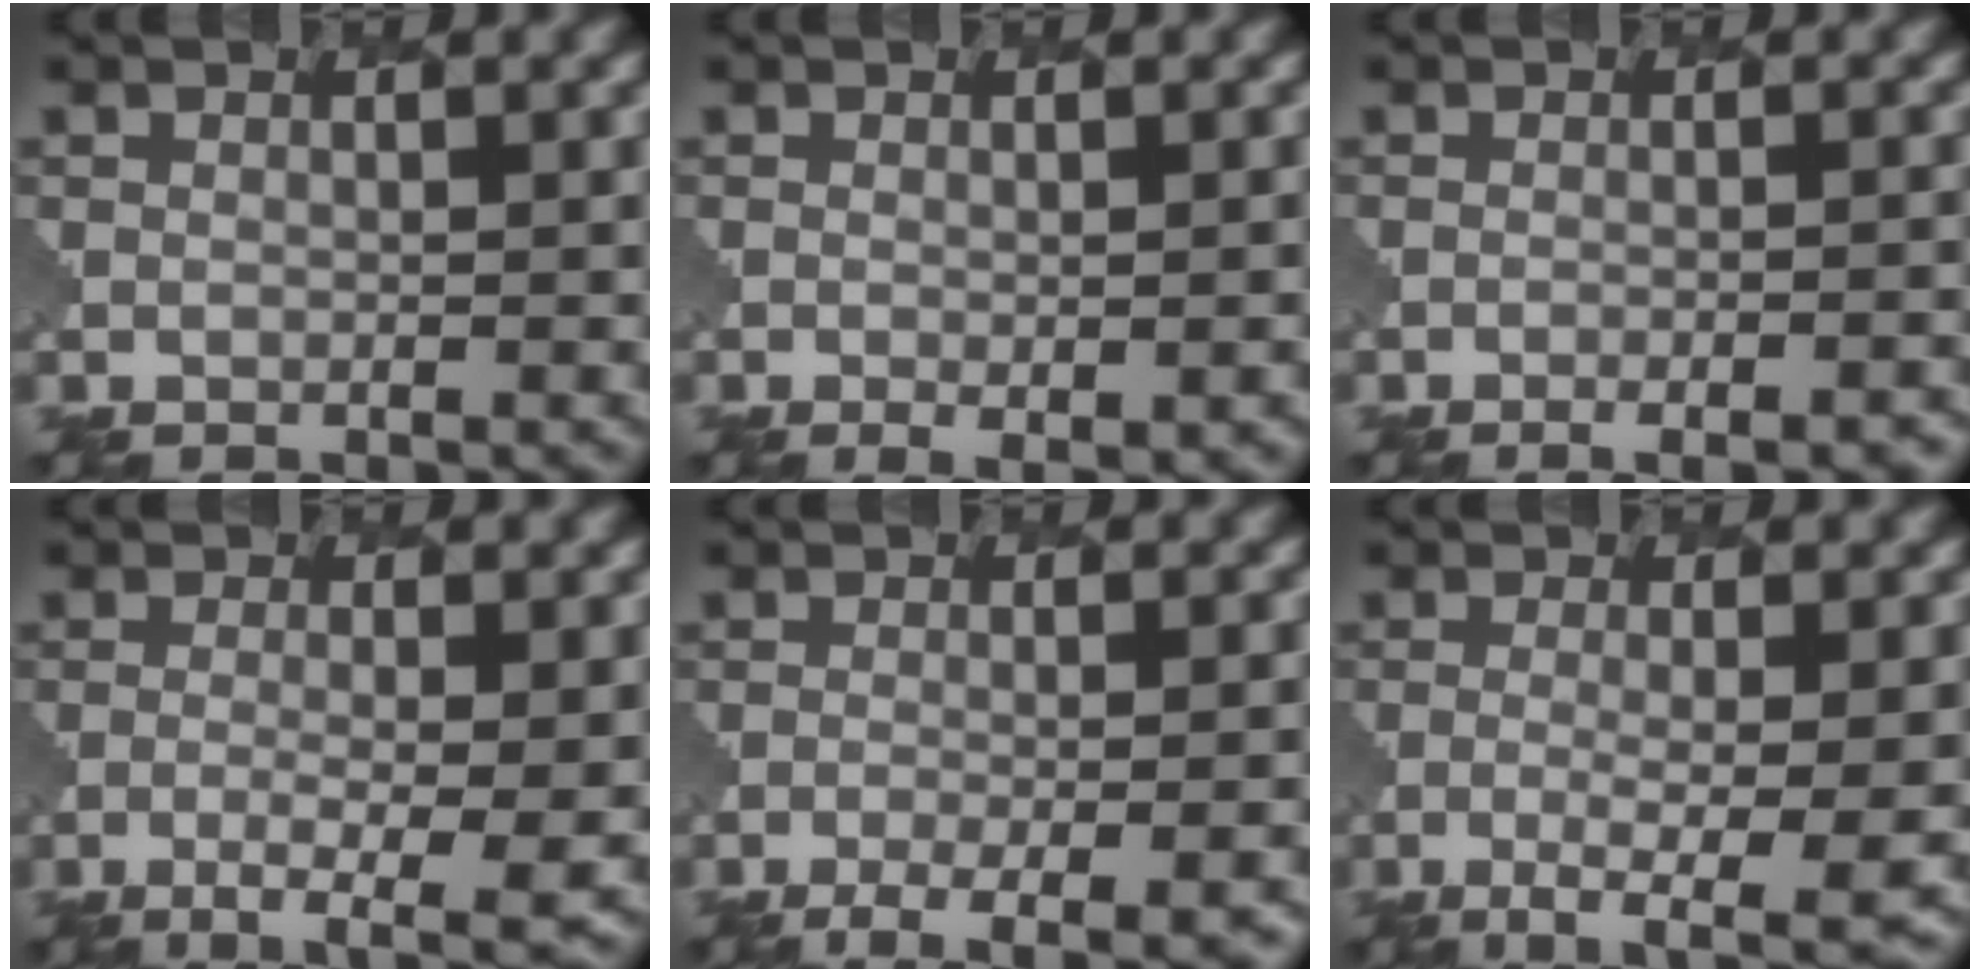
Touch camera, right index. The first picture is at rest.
{"total": 2.7, "force": [-1.0, 0.8, 2.4], "torque": [-0.033, -0.008, -0.006]}
{"total": 4.1, "force": [-2.8, 1.5, 2.6], "torque": [-0.011, 0.010, -0.029]}
{"total": 4.5, "force": [-1.6, 1.0, 4.1], "torque": [-0.069, -0.006, -0.027]}
{"total": 5.4, "force": [-3.2, 1.5, 4.1], "torque": [-0.052, -0.004, -0.044]}
{"total": 4.7, "force": [-2.0, 0.9, 4.1], "torque": [-0.068, -0.005, -0.037]}